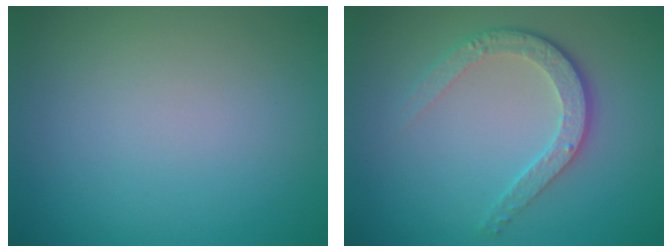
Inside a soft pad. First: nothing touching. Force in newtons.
{"total": 3.8, "press": 2.9, "slide": 2.5}